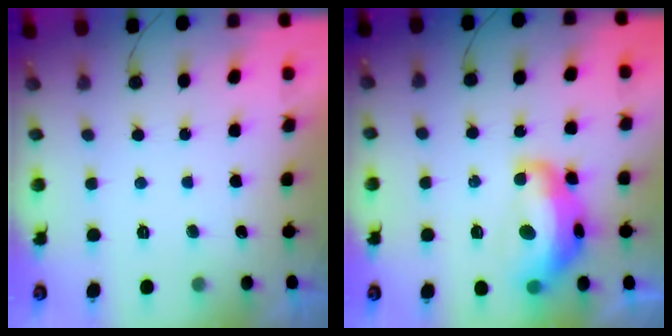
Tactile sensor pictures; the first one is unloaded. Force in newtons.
{"total": 16.0, "press": 15.9, "slide": 1.2}